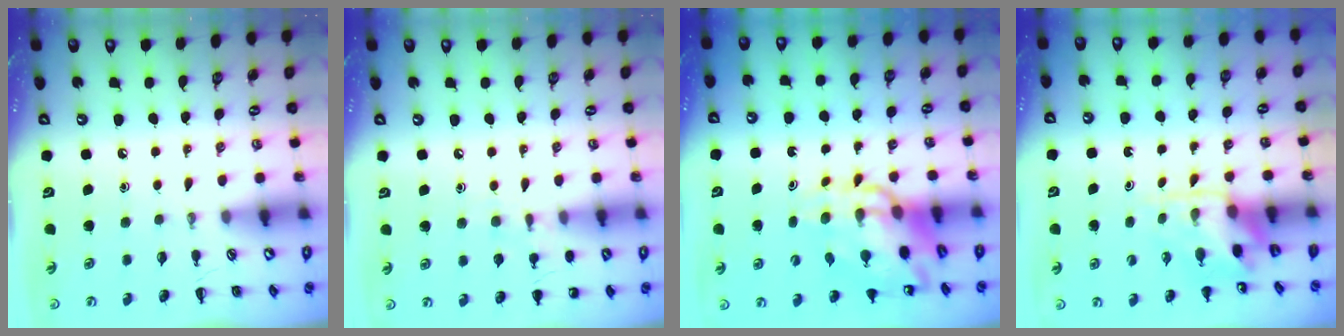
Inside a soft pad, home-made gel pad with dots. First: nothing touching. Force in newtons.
{"total": 5.5, "press": 5.3, "slide": 1.6}
{"total": 12.4, "press": 12.0, "slide": 3.3}
{"total": 3.9, "press": 3.8, "slide": 0.9}